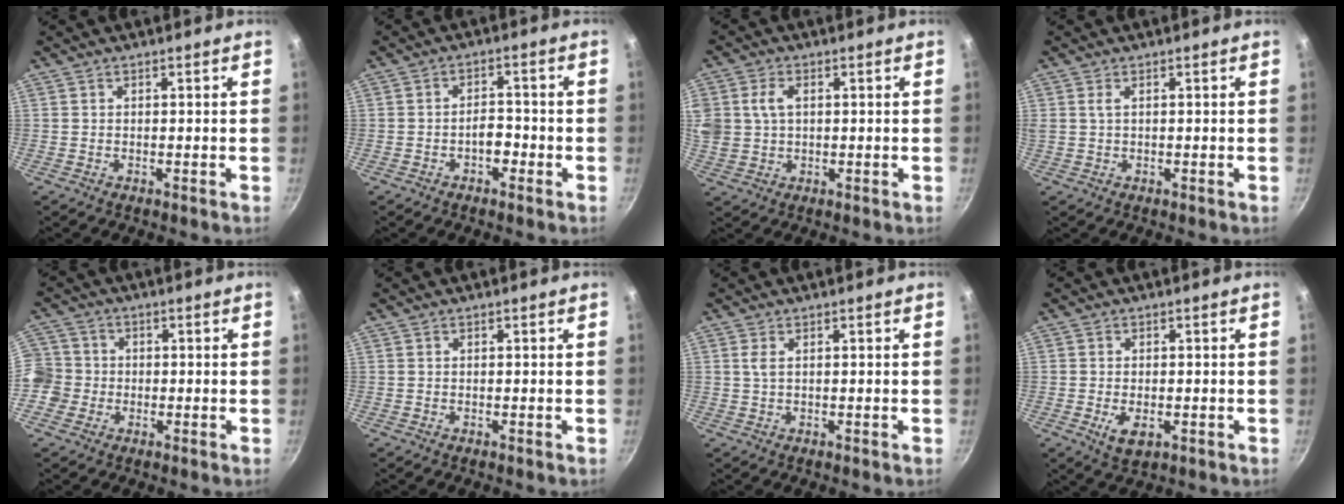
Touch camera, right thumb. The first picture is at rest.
{"total": 3.4, "force": [-1.6, 2.0, 2.3], "torque": [-0.020, 0.021, -0.024]}
{"total": 9.2, "force": [2.0, 7.0, 5.6], "torque": [-0.120, 0.011, 0.038]}
{"total": 1.2, "force": [0.4, 0.6, 1.0], "torque": [-0.020, 0.001, 0.008]}
{"total": 9.0, "force": [-1.8, 8.3, 2.9], "torque": [-0.044, 0.024, -0.047]}
{"total": 0.0}
{"total": 1.4, "force": [0.4, 0.5, 1.2], "torque": [-0.026, 0.000, 0.009]}
{"total": 4.4, "force": [-1.2, 2.4, 3.5], "torque": [-0.058, -0.006, -0.013]}